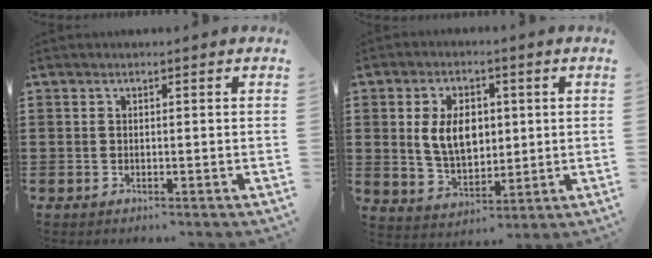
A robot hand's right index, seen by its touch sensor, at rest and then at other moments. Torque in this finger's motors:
{"motor_torque": [0.95, 0.46, 0.34, 0.21]}